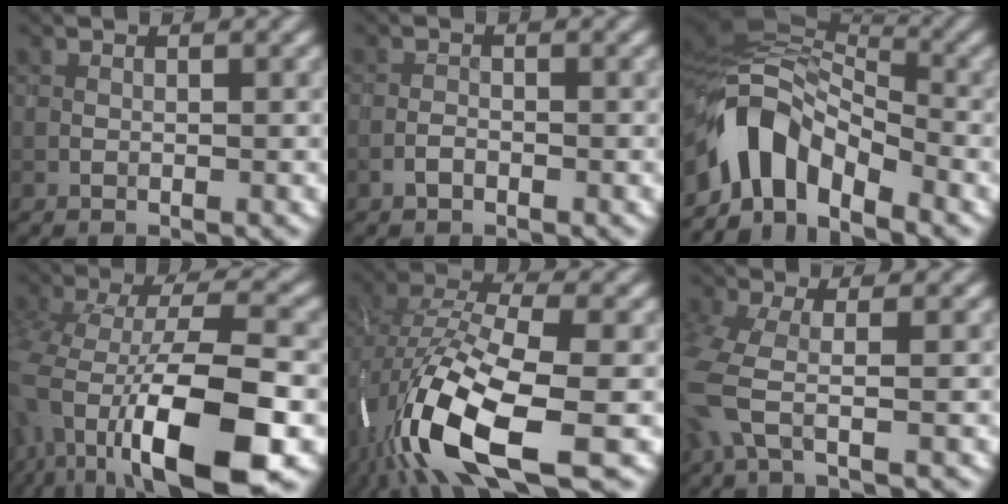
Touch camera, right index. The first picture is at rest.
{"total": 0.7, "force": [-0.4, 0.4, 0.4], "torque": [-0.005, 0.002, -0.011]}
{"total": 8.2, "force": [-4.2, 4.7, 5.1], "torque": [-0.086, 0.007, -0.087]}
{"total": 13.7, "force": [-5.4, 5.6, 11.3], "torque": [-0.202, -0.012, -0.091]}
{"total": 14.3, "force": [-6.0, 5.2, 11.9], "torque": [-0.250, -0.013, -0.112]}
{"total": 4.3, "force": [-1.3, 1.4, 3.8], "torque": [-0.104, -0.017, -0.033]}